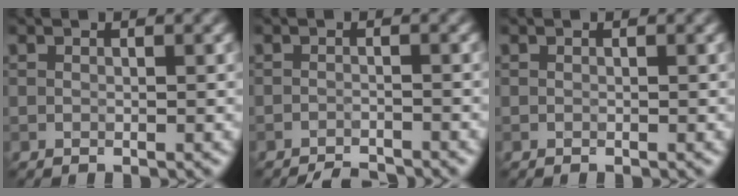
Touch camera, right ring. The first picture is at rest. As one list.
[{"total": 2.3, "force": [-2.2, 0.3, 0.6], "torque": [0.000, 0.001, -0.038]}, {"total": 0.0}]